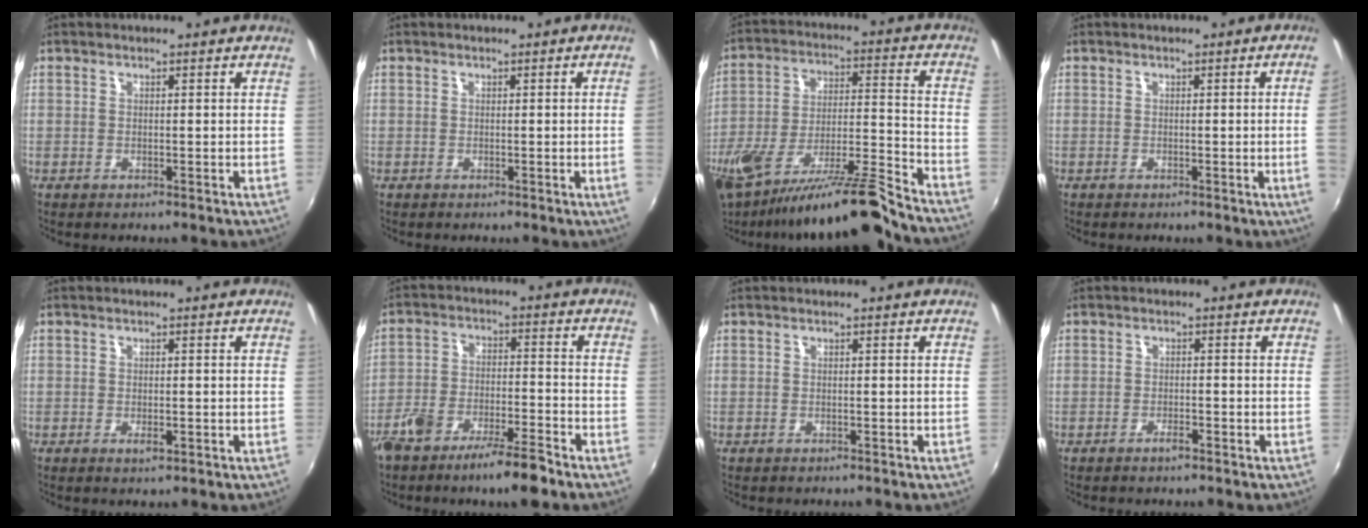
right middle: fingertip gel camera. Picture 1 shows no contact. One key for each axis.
{"total": 2.1, "fx": 0.0, "fy": -1.3, "fz": 1.7, "tx": -0.015, "ty": -0.016, "tz": 0.002}
{"total": 21.2, "fx": -17.3, "fy": 1.4, "fz": 12.1, "tx": -0.231, "ty": -0.046, "tz": -0.289}
{"total": 3.5, "fx": 0.2, "fy": -2.0, "fz": 2.9, "tx": -0.046, "ty": -0.011, "tz": 0.009}
{"total": 1.4, "fx": -0.7, "fy": 0.7, "fz": 1.0, "tx": -0.018, "ty": -0.003, "tz": -0.012}
{"total": 9.7, "fx": -7.3, "fy": 1.5, "fz": 6.2, "tx": -0.129, "ty": 0.003, "tz": -0.126}
{"total": 0.9, "fx": -0.8, "fy": 0.4, "fz": 0.2, "tx": -0.008, "ty": -0.003, "tz": -0.011}
{"total": 1.6, "fx": -1.3, "fy": 0.4, "fz": 0.8, "tx": -0.017, "ty": 0.000, "tz": -0.025}